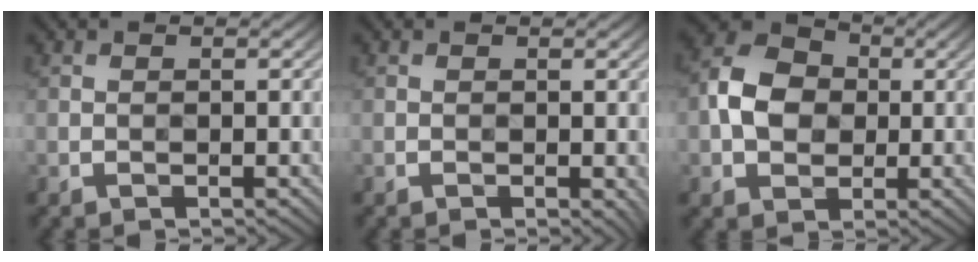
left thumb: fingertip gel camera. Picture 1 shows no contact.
{"total": 1.0, "force": [-0.2, 0.5, 0.8], "torque": [-0.013, -0.005, -0.004]}
{"total": 6.9, "force": [0.0, 5.6, 4.1], "torque": [-0.087, 0.011, -0.009]}